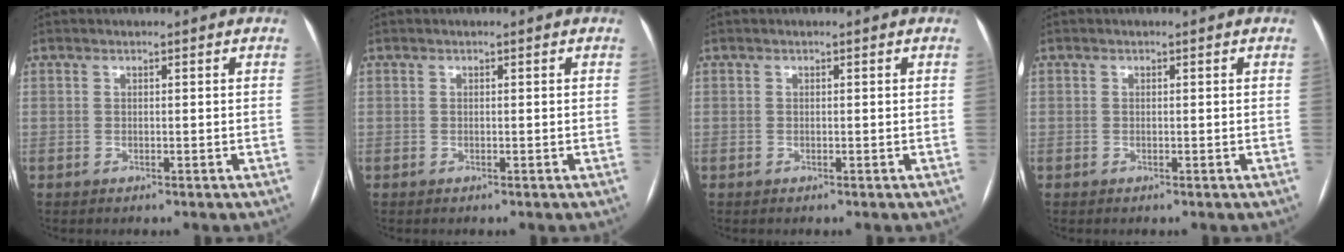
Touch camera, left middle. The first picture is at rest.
{"total": 0.0}
{"total": 0.0}
{"total": 0.0}